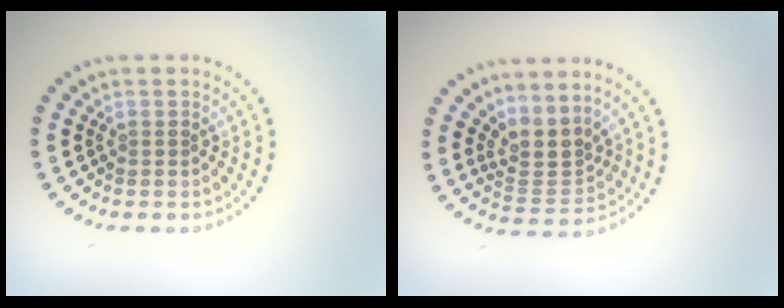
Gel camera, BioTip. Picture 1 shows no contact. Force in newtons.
{"total": 3.0, "press": 2.1, "slide": 2.1}